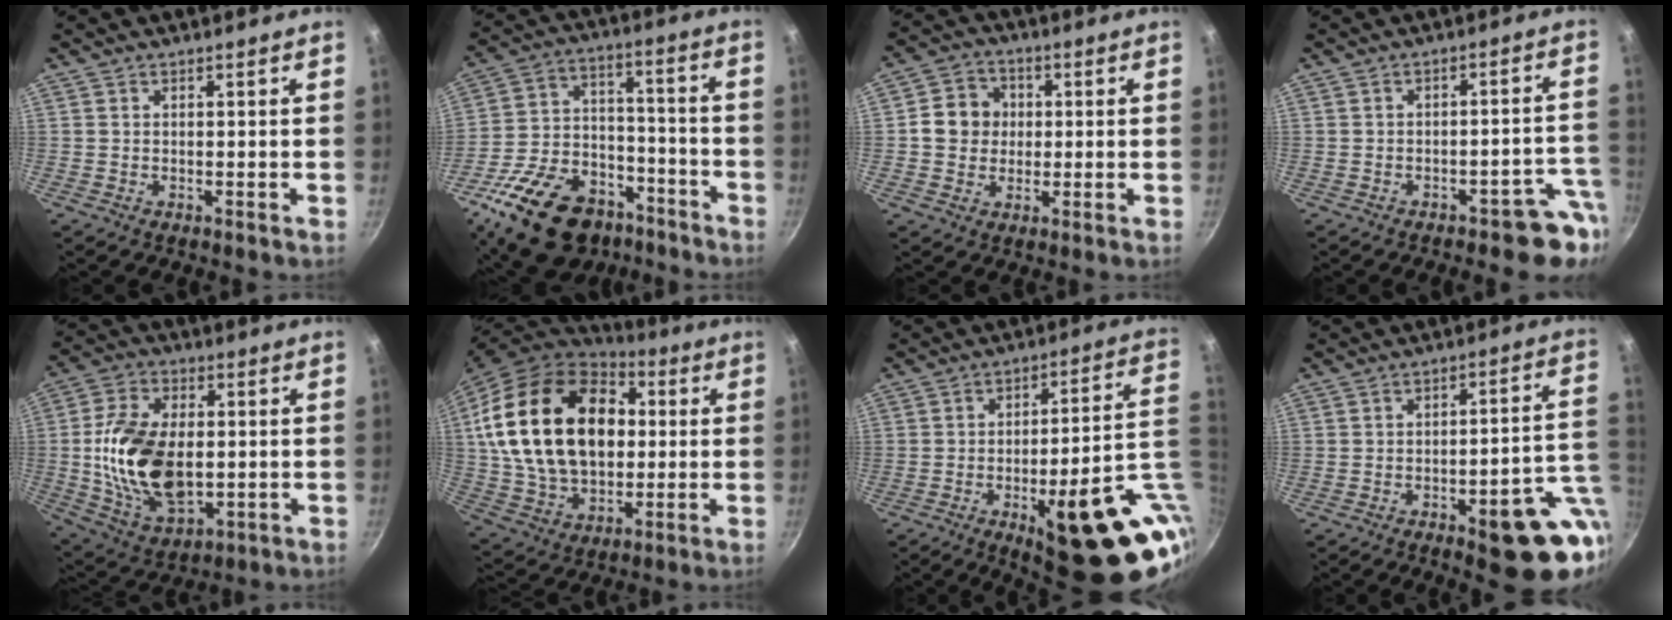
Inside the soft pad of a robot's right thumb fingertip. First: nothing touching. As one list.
[{"total": 24.8, "force": [-15.1, 14.7, 13.1], "torque": [-0.203, 0.075, -0.237]}, {"total": 7.9, "force": [0.6, 7.2, 3.3], "torque": [-0.022, 0.010, -0.004]}, {"total": 6.9, "force": [-4.1, 2.9, 4.7], "torque": [-0.007, 0.046, -0.047]}, {"total": 18.9, "force": [-0.1, 11.6, 14.9], "torque": [-0.261, 0.003, 0.005]}, {"total": 28.5, "force": [4.5, 19.2, 20.6], "torque": [-0.357, 0.014, 0.085]}, {"total": 25.4, "force": [-5.7, 8.1, 23.4], "torque": [-0.262, 0.004, -0.060]}, {"total": 17.6, "force": [-6.1, 5.7, 15.5], "torque": [-0.135, 0.024, -0.075]}]